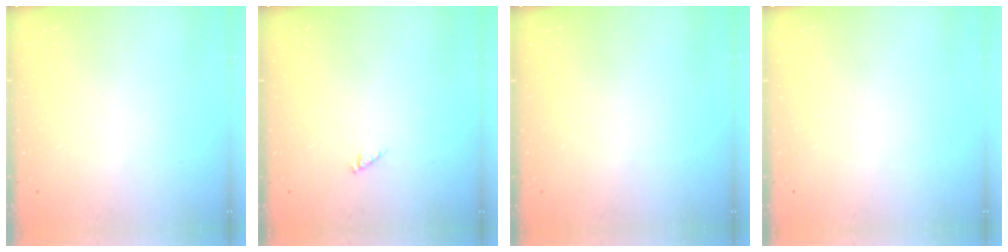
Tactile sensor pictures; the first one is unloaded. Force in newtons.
{"total": 0.0}
{"total": 0.0}
{"total": 0.0}